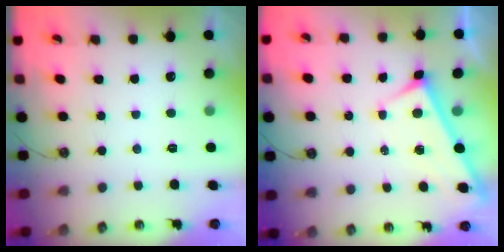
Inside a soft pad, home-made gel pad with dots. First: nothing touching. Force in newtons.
{"total": 3.0, "press": 3.0, "slide": 0.2}